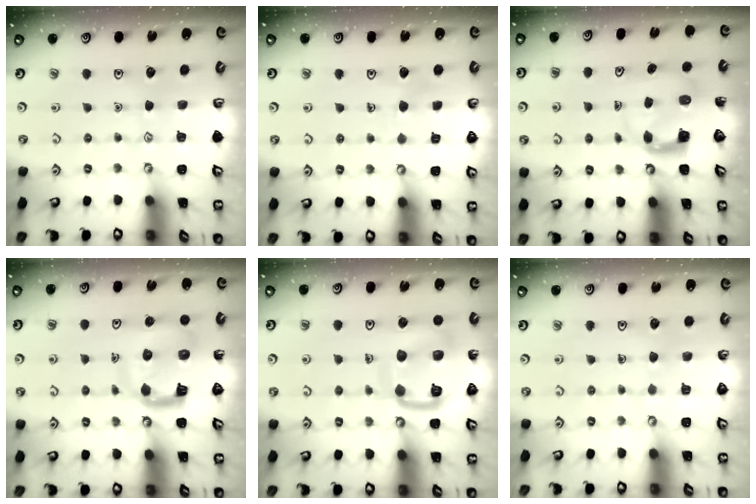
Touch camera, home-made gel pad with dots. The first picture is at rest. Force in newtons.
{"total": 3.7, "press": 3.7, "slide": 0.2}
{"total": 3.9, "press": 3.9, "slide": 0.2}
{"total": 9.0, "press": 9.0, "slide": 1.1}
{"total": 14.4, "press": 14.3, "slide": 1.5}
{"total": 4.0, "press": 4.0, "slide": 0.4}